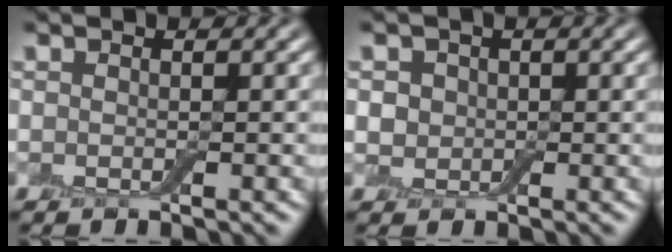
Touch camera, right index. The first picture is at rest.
{"total": 2.4, "force": [0.5, 2.1, 1.0], "torque": [-0.015, 0.004, 0.000]}